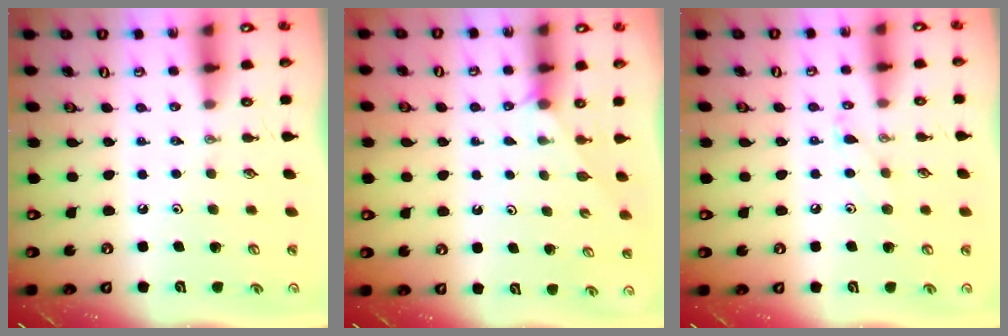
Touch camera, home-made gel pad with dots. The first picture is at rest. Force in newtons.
{"total": 1.3, "press": 1.3, "slide": 0.3}
{"total": 6.7, "press": 6.6, "slide": 0.8}